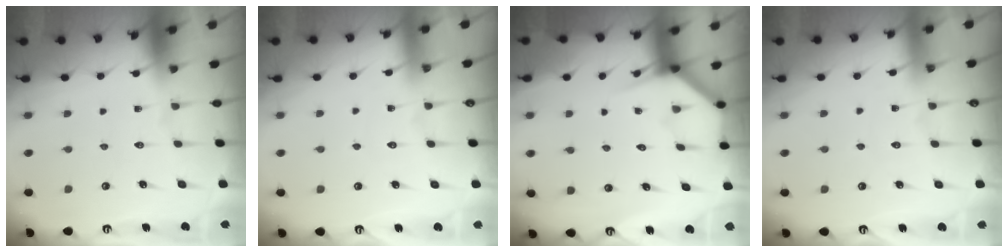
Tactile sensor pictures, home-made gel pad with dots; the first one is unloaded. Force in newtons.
{"total": 2.4, "press": 2.4, "slide": 0.3}
{"total": 3.8, "press": 3.8, "slide": 0.2}
{"total": 2.4, "press": 2.4, "slide": 0.3}